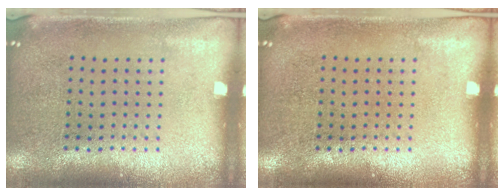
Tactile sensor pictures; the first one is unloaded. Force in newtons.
{"total": 0.0}